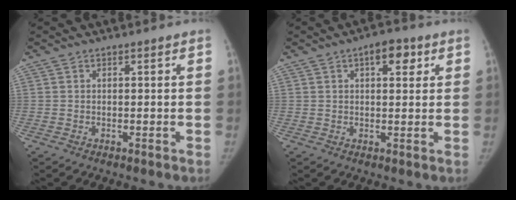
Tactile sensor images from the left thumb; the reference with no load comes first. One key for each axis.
{"total": 5.2, "fx": 2.3, "fy": 2.5, "fz": 3.9, "tx": -0.033, "ty": -0.003, "tz": 0.026}